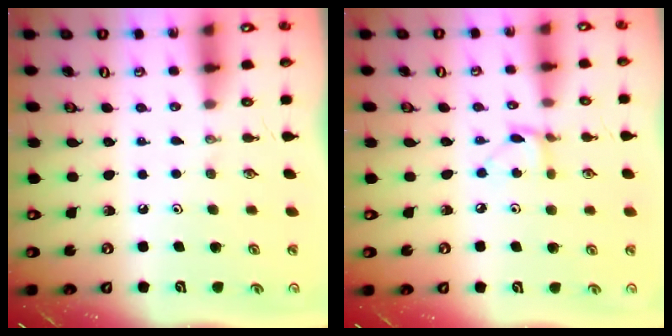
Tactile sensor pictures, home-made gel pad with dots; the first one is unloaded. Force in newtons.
{"total": 3.7, "press": 3.7, "slide": 0.1}